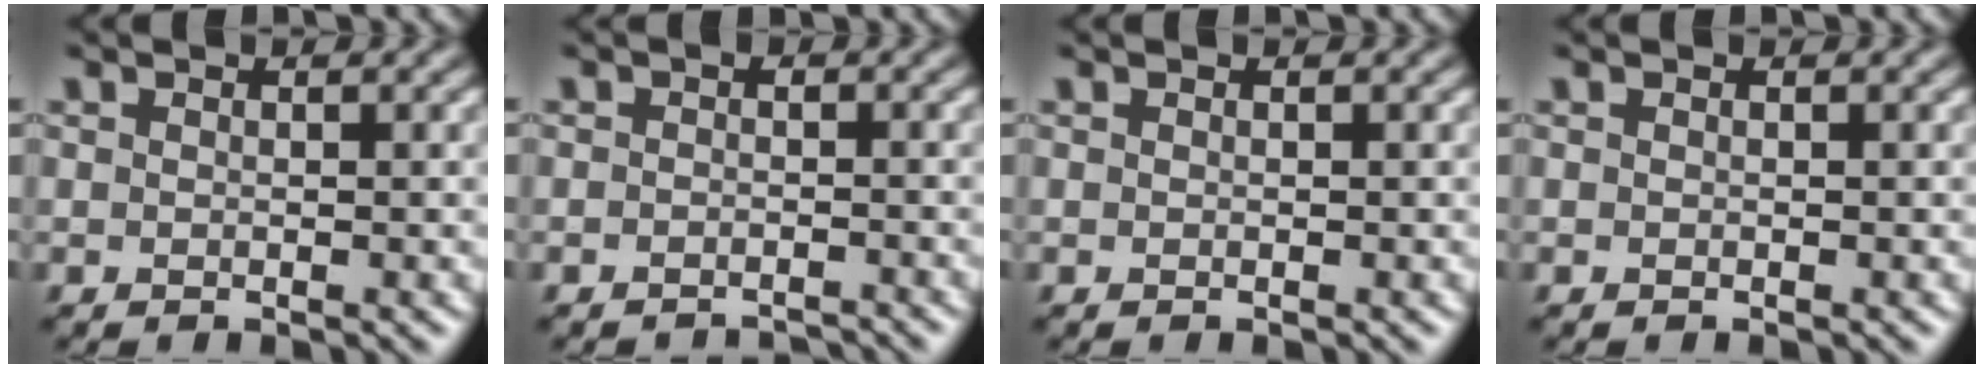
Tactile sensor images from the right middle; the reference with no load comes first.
{"total": 2.4, "force": [-2.3, 0.5, 0.3], "torque": [0.005, -0.002, -0.036]}
{"total": 0.0}
{"total": 0.0}